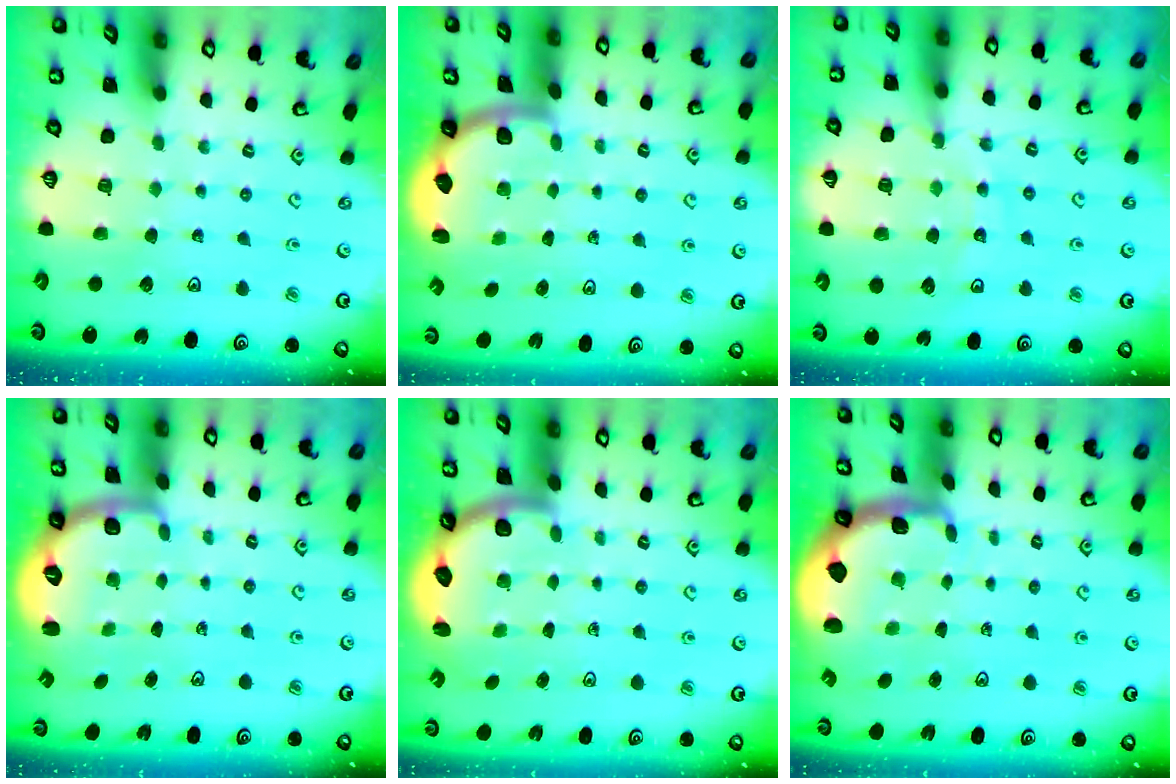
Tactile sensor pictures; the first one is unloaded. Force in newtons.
{"total": 2.1, "press": 2.0, "slide": 0.7}
{"total": 10.3, "press": 10.1, "slide": 2.3}
{"total": 2.7, "press": 1.7, "slide": 2.1}
{"total": 2.8, "press": 2.5, "slide": 1.3}
{"total": 1.7, "press": 1.6, "slide": 0.4}